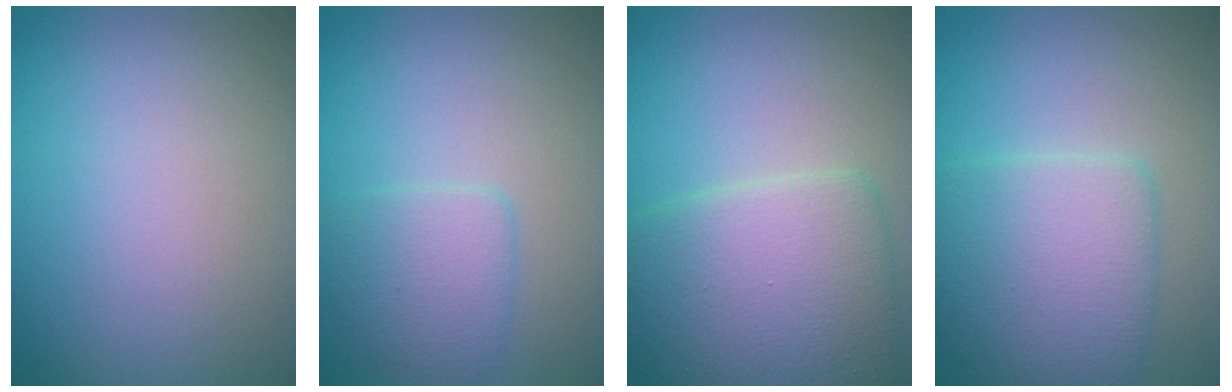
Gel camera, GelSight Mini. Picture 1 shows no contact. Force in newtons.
{"total": 2.5, "press": 2.5, "slide": 0.1}
{"total": 6.6, "press": 6.6, "slide": 0.3}
{"total": 5.2, "press": 5.2, "slide": 0.5}